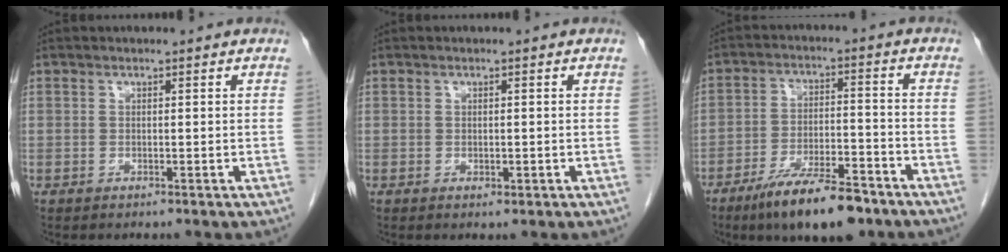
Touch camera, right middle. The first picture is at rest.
{"total": 0.8, "force": [-0.2, 0.5, 0.6], "torque": [-0.008, -0.001, -0.001]}
{"total": 12.1, "force": [-8.7, 2.8, 7.9], "torque": [-0.131, -0.011, -0.146]}